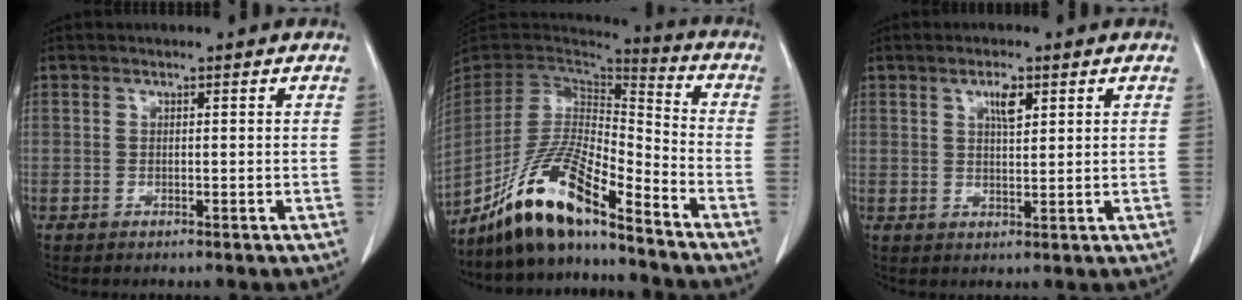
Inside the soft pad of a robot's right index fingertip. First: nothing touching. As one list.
[{"total": 15.0, "force": [-11.1, 2.1, 9.8], "torque": [-0.185, -0.001, -0.204]}, {"total": 3.1, "force": [1.6, 0.9, 2.5], "torque": [-0.045, -0.001, 0.028]}]